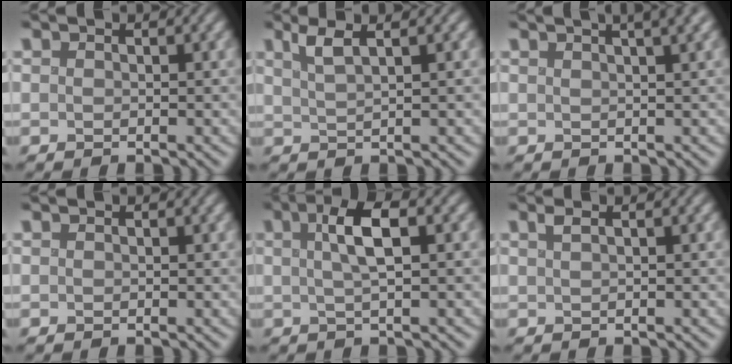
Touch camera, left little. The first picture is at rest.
{"total": 2.2, "force": [1.3, 0.0, 1.7], "torque": [-0.043, 0.005, 0.030]}
{"total": 4.7, "force": [2.8, 1.2, 3.5], "torque": [-0.041, 0.031, 0.032]}
{"total": 0.0}
{"total": 4.0, "force": [1.0, 1.0, 3.7], "torque": [-0.076, 0.013, 0.015]}
{"total": 0.9, "force": [0.4, 0.0, 0.8], "torque": [-0.020, 0.006, 0.011]}